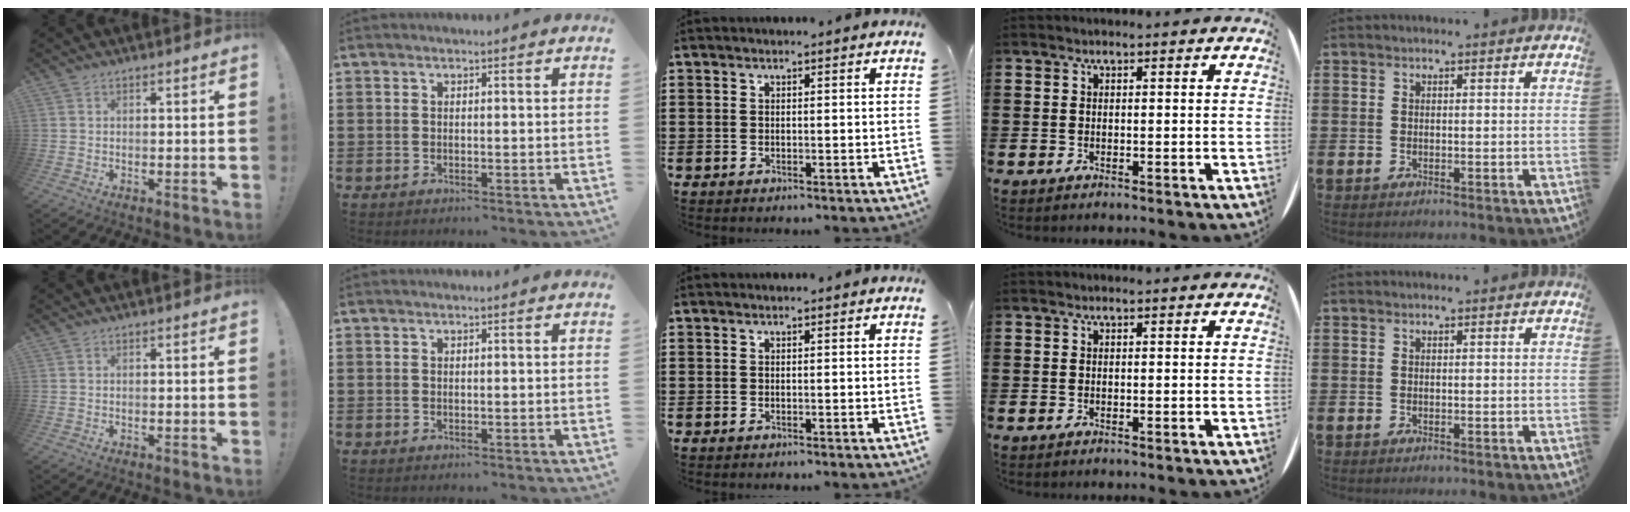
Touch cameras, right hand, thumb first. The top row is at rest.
{}